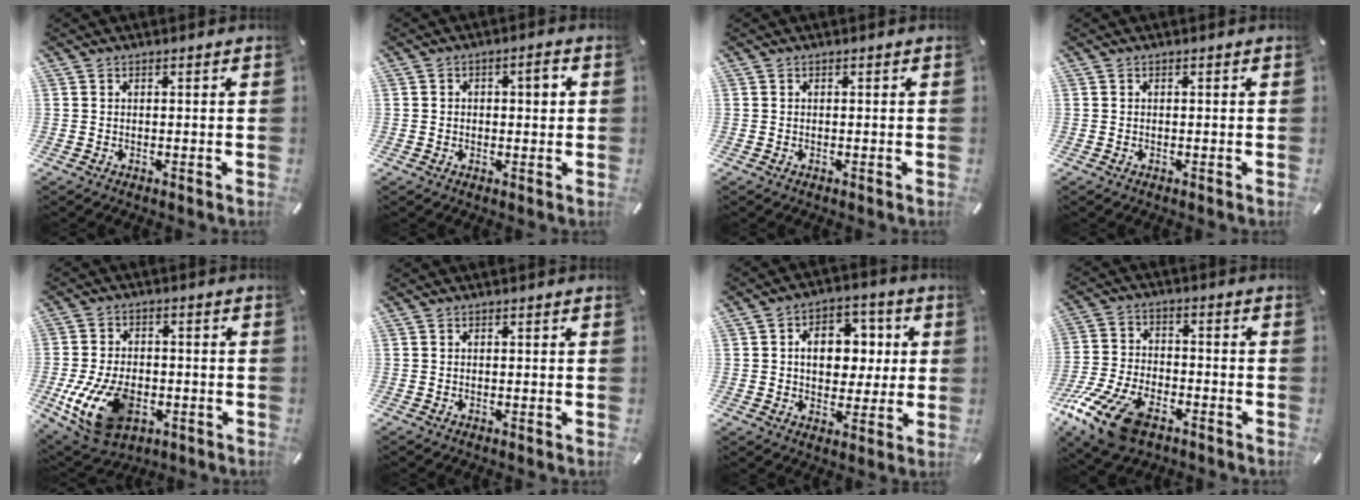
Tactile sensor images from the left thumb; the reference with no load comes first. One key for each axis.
{"total": 3.1, "fx": 0.2, "fy": 1.9, "fz": 2.4, "tx": -0.040, "ty": 0.009, "tz": -0.003}
{"total": 0.0}
{"total": 0.0}
{"total": 15.4, "fx": -4.6, "fy": 10.1, "fz": 10.6, "tx": -0.208, "ty": 0.010, "tz": -0.077}
{"total": 0.0}
{"total": 11.3, "fx": 1.1, "fy": 8.6, "fz": 7.2, "tx": -0.093, "ty": 0.005, "tz": 0.018}
{"total": 14.8, "fx": -9.2, "fy": 7.4, "fz": 9.0, "tx": -0.184, "ty": 0.045, "tz": -0.165}